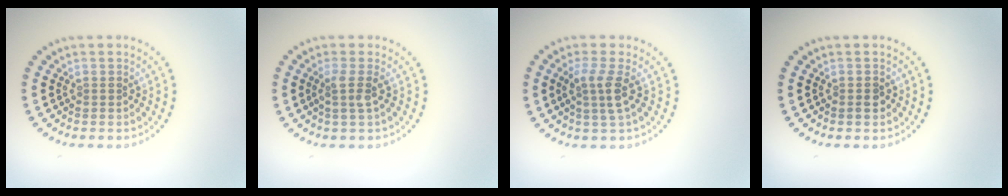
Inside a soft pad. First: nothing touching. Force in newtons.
{"total": 1.8, "press": 1.3, "slide": 1.2}
{"total": 2.6, "press": 2.1, "slide": 1.6}
{"total": 1.3, "press": 1.2, "slide": 0.4}